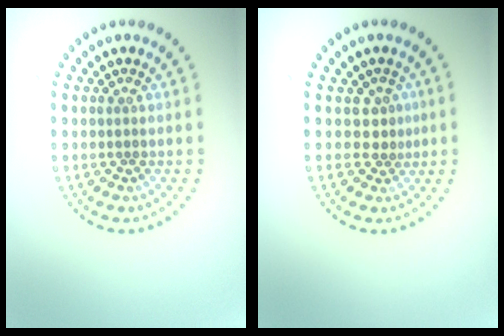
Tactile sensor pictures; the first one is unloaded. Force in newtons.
{"total": 1.6, "press": 1.0, "slide": 1.2}